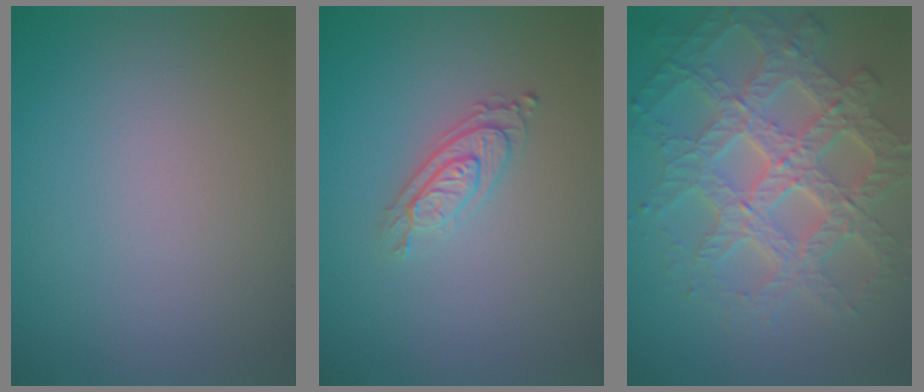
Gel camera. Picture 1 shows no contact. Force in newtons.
{"total": 2.8, "press": 2.2, "slide": 1.7}
{"total": 7.2, "press": 6.1, "slide": 3.8}